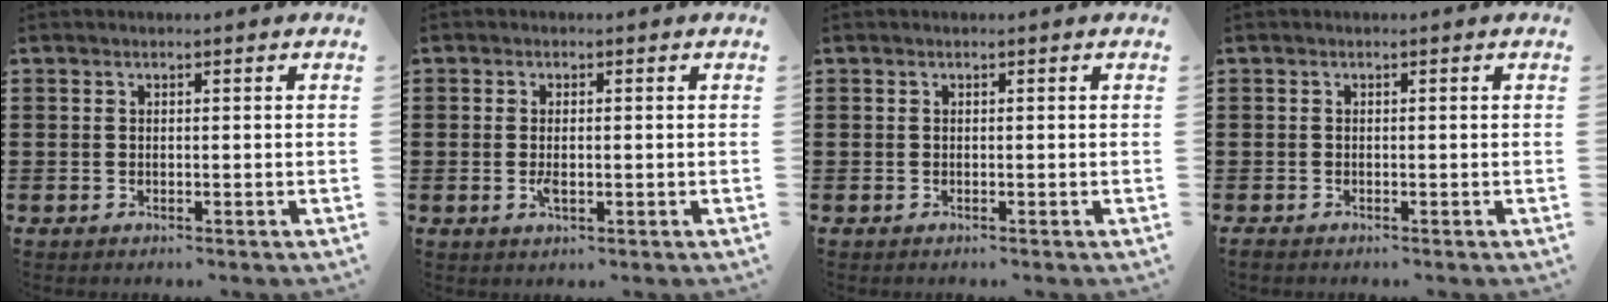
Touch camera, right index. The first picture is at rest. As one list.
[{"total": 2.2, "force": [-0.4, 0.7, 2.0], "torque": [-0.046, -0.006, -0.009]}, {"total": 0.0}, {"total": 0.6, "force": [-0.5, 0.2, 0.1], "torque": [-0.002, -0.001, -0.011]}]